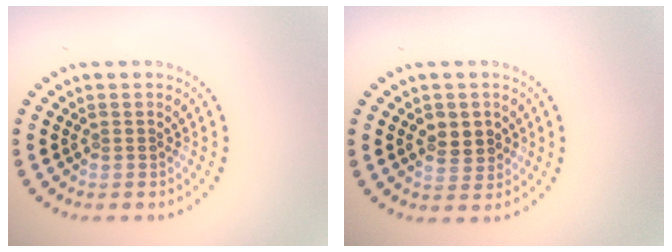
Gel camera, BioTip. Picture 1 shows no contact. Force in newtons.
{"total": 2.5, "press": 2.5, "slide": 0.4}